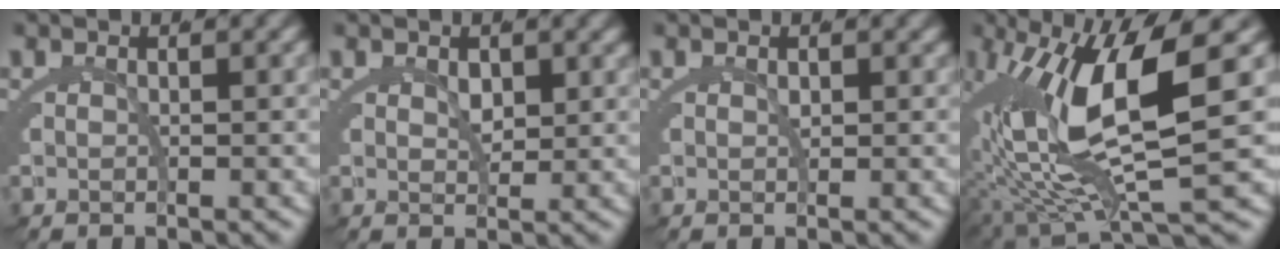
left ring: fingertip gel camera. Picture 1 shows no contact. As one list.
[{"total": 2.0, "force": [0.9, 1.3, 1.3], "torque": [-0.025, -0.015, 0.022]}, {"total": 0.9, "force": [0.4, 0.6, 0.6], "torque": [-0.008, -0.008, 0.008]}, {"total": 12.9, "force": [0.5, 5.2, 11.8], "torque": [-0.193, 0.000, 0.023]}]